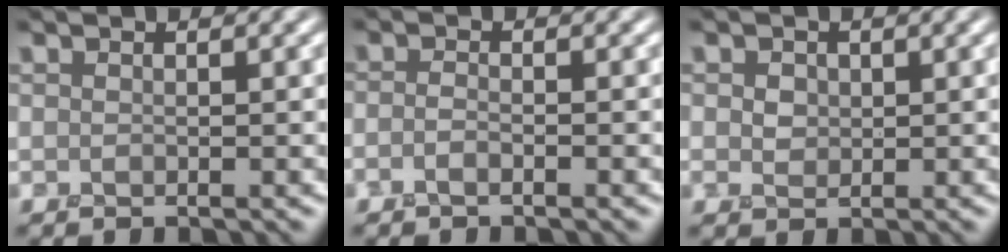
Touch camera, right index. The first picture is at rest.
{"total": 0.6, "force": [-0.6, -0.2, 0.1], "torque": [-0.005, 0.000, -0.010]}
{"total": 2.1, "force": [1.1, 1.6, 1.1], "torque": [-0.025, 0.009, 0.018]}